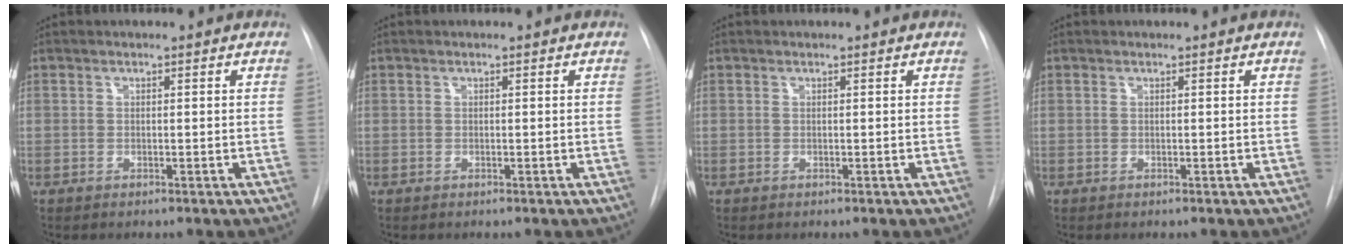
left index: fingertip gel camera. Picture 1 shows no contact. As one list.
[{"total": 0.0}, {"total": 0.0}, {"total": 0.0}]